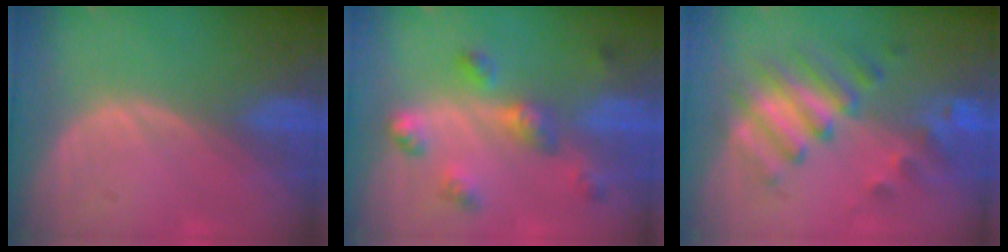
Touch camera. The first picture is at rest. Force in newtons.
{"total": 6.3, "press": 5.7, "slide": 2.7}
{"total": 7.8, "press": 7.6, "slide": 1.8}